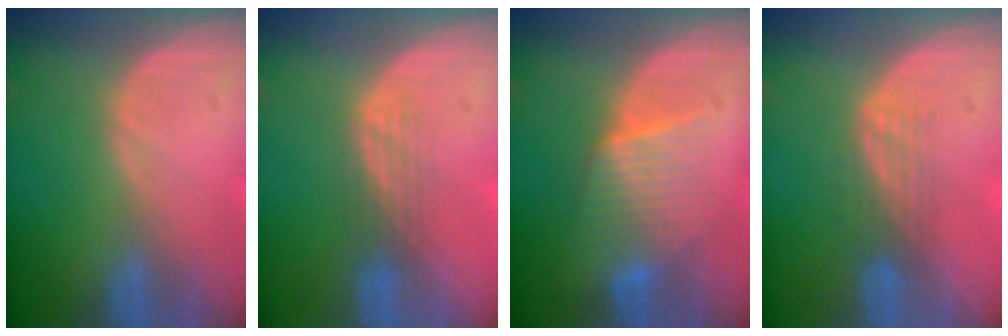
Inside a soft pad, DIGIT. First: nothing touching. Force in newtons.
{"total": 3.0, "press": 2.6, "slide": 1.4}
{"total": 6.4, "press": 6.1, "slide": 2.1}
{"total": 3.3, "press": 2.8, "slide": 1.8}